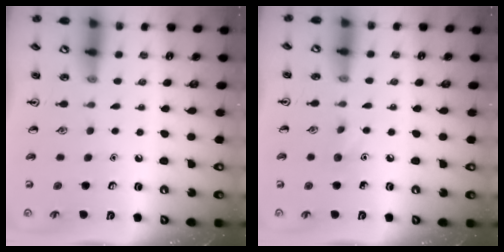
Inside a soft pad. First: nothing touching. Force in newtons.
{"total": 5.1, "press": 4.8, "slide": 1.6}